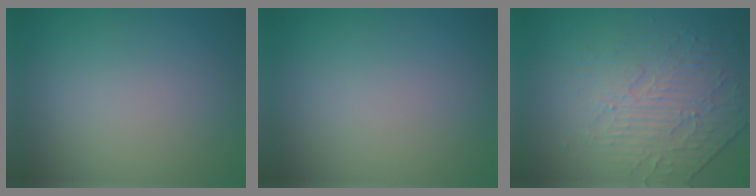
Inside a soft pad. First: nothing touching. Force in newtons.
{"total": 0.0}
{"total": 4.1, "press": 3.5, "slide": 2.1}